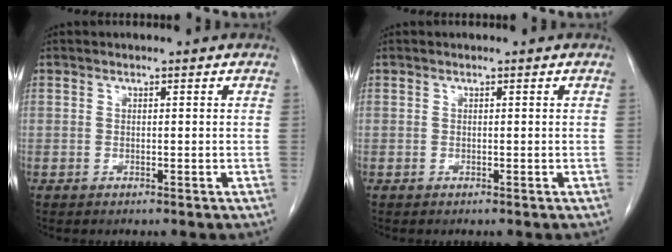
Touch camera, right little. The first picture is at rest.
{"total": 0.0}